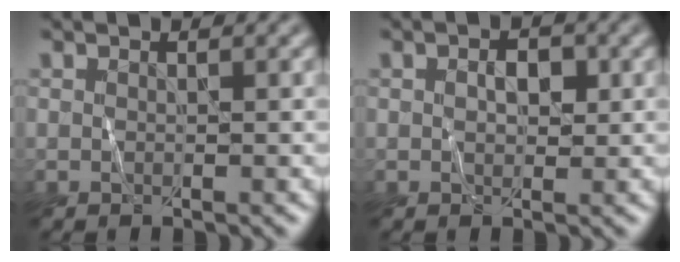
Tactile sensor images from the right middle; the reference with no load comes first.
{"total": 1.8, "force": [0.4, 1.1, 1.4], "torque": [-0.021, 0.004, 0.005]}